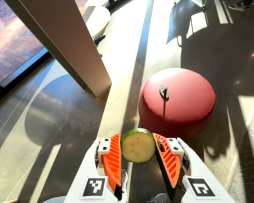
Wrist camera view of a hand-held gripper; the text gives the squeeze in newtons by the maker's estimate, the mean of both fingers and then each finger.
{"total": 9.6, "left": 9.6, "right": 9.6}